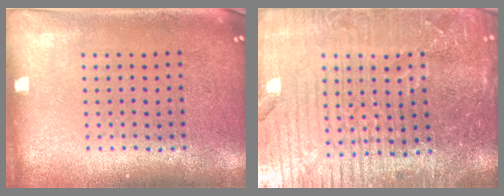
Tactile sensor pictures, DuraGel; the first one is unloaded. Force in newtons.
{"total": 6.2, "press": 5.5, "slide": 2.9}